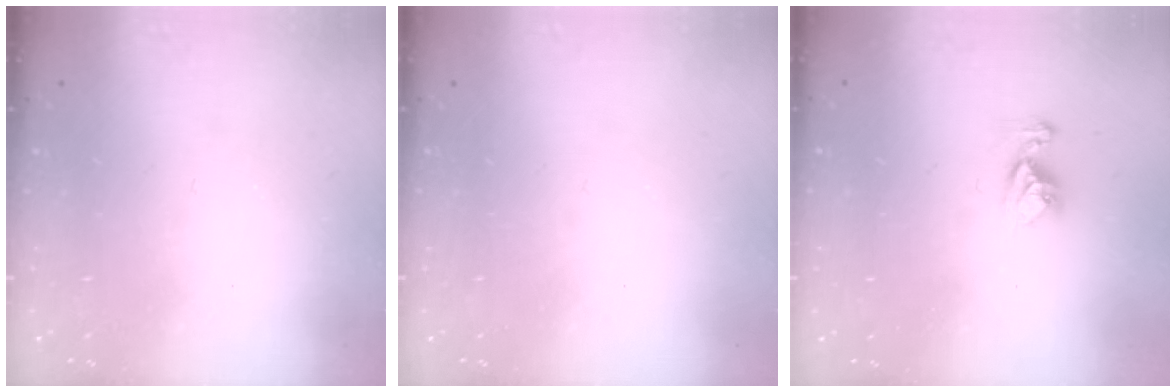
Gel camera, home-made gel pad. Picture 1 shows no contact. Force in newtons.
{"total": 0.0}
{"total": 6.9, "press": 6.9, "slide": 0.7}